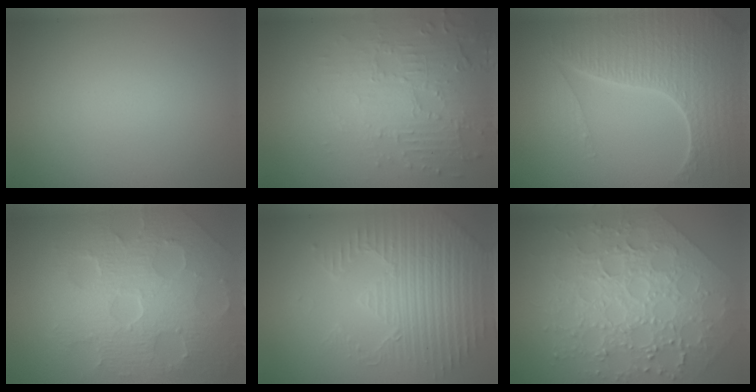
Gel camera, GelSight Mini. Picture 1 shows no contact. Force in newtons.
{"total": 5.5, "press": 3.6, "slide": 4.1}
{"total": 7.7, "press": 5.6, "slide": 5.3}
{"total": 8.3, "press": 5.7, "slide": 6.0}
{"total": 4.7, "press": 4.4, "slide": 1.6}
{"total": 8.1, "press": 6.5, "slide": 4.9}